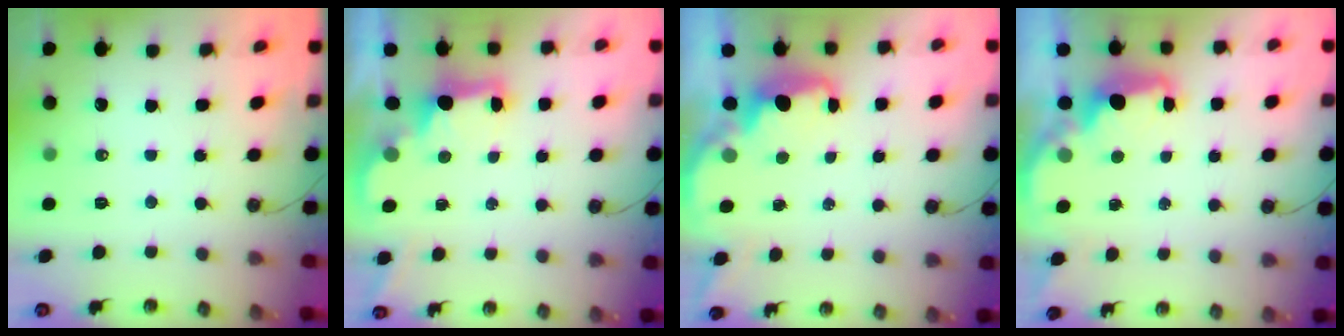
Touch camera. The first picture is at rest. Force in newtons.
{"total": 2.1, "press": 2.0, "slide": 0.7}
{"total": 2.4, "press": 2.3, "slide": 0.8}
{"total": 2.2, "press": 2.1, "slide": 0.7}